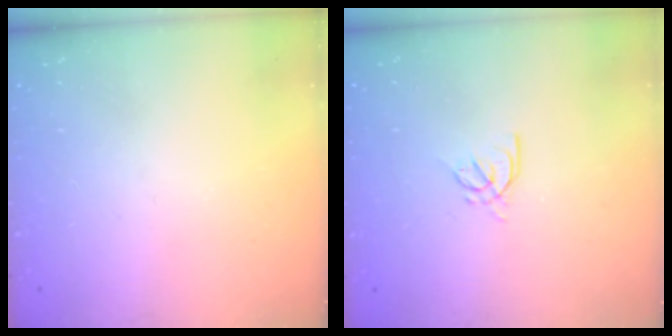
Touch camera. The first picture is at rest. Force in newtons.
{"total": 3.7, "press": 3.6, "slide": 0.7}